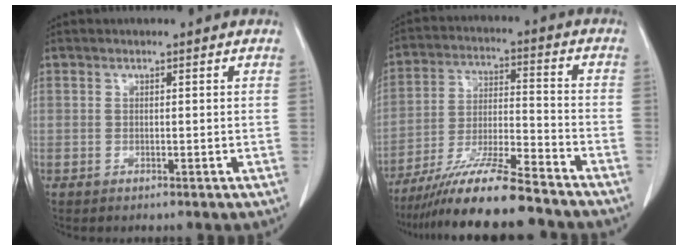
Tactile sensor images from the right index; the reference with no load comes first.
{"total": 15.3, "force": [-12.9, 0.4, 8.3], "torque": [-0.155, -0.019, -0.225]}